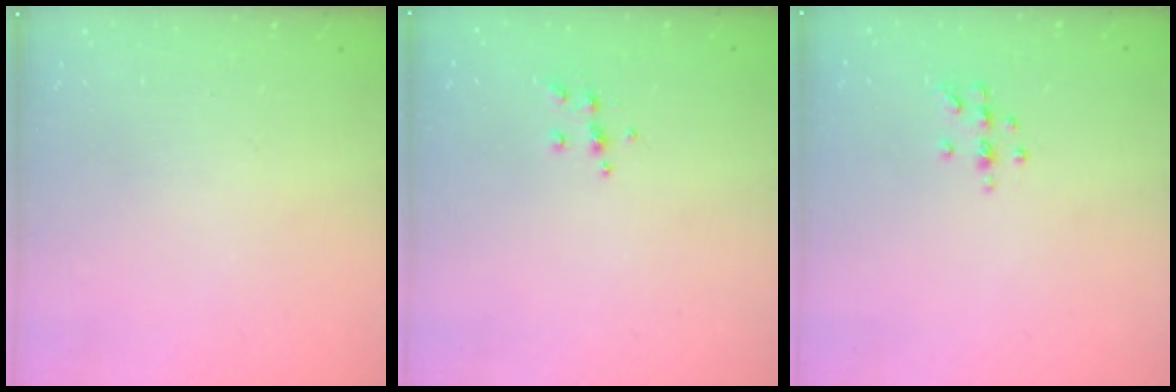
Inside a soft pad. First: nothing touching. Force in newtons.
{"total": 4.7, "press": 4.6, "slide": 0.5}
{"total": 6.5, "press": 6.4, "slide": 1.2}